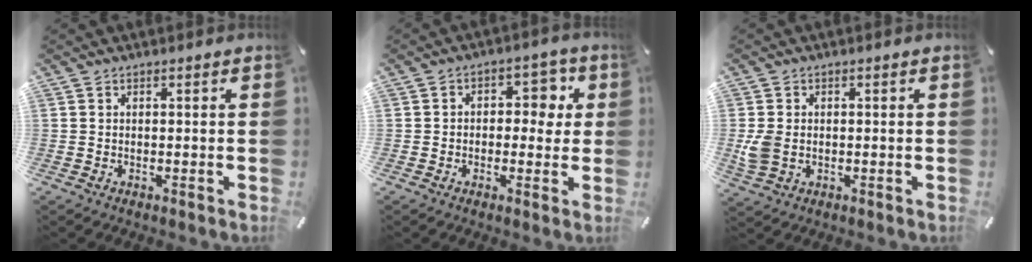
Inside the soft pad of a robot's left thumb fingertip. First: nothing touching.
{"total": 6.3, "force": [0.3, 5.0, 3.9], "torque": [-0.042, 0.004, -0.004]}
{"total": 5.3, "force": [-0.5, 4.0, 3.5], "torque": [-0.072, 0.000, -0.009]}